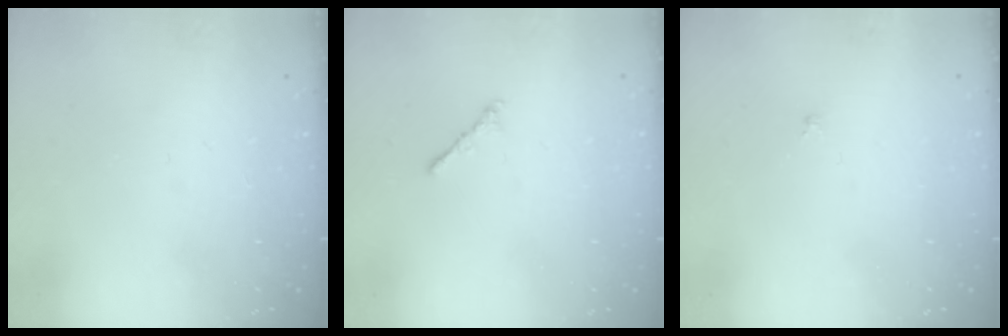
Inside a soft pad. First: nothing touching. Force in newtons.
{"total": 0.9, "press": 0.7, "slide": 0.5}
{"total": 1.0, "press": 0.9, "slide": 0.3}